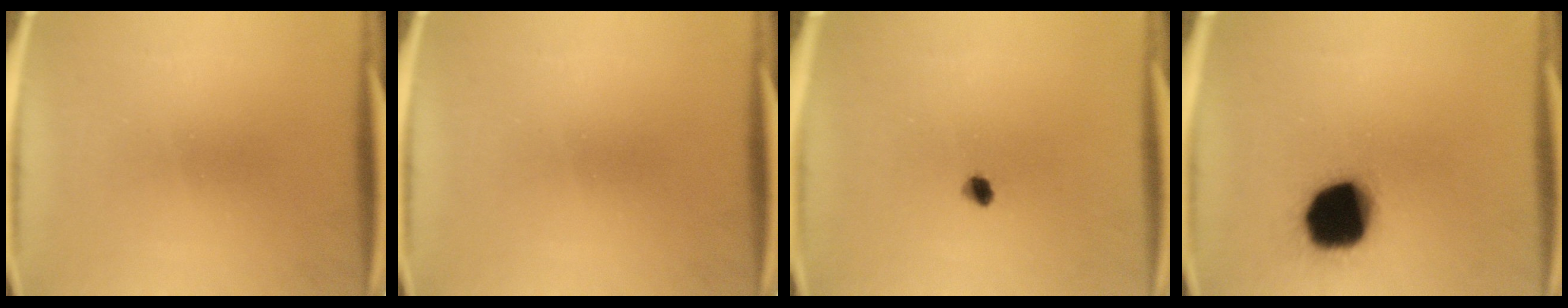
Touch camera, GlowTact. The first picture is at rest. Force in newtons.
{"total": 0.0}
{"total": 1.9}
{"total": 19.7}